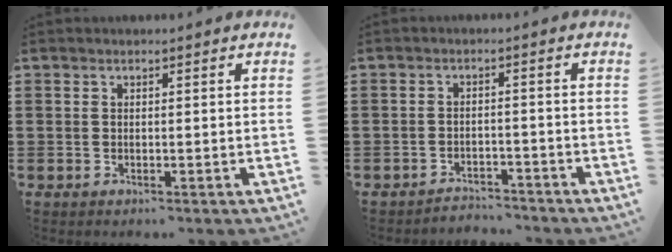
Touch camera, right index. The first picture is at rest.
{"total": 2.9, "force": [-2.9, 0.4, -0.1], "torque": [-0.006, 0.002, -0.062]}